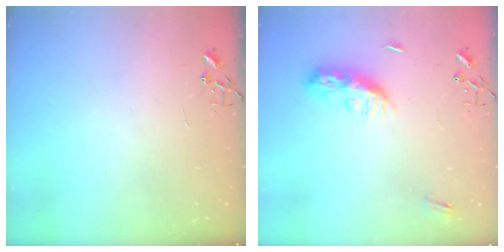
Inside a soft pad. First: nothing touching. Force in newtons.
{"total": 9.3, "press": 9.3, "slide": 0.1}